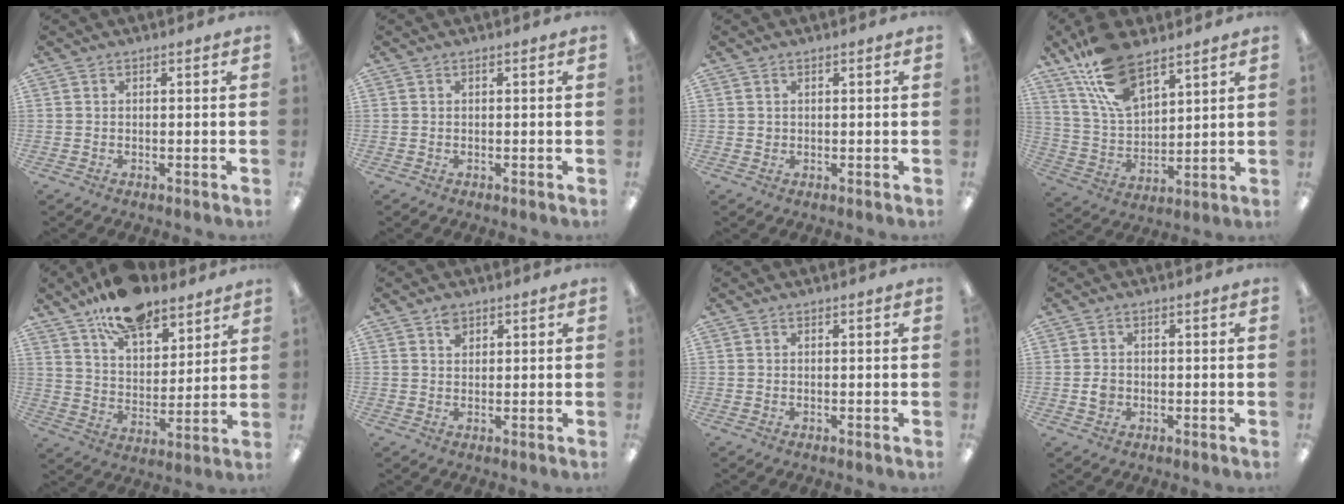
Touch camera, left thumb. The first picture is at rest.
{"total": 0.0}
{"total": 0.8, "force": [0.3, 0.7, 0.1], "torque": [-0.002, 0.004, 0.005]}
{"total": 16.0, "force": [10.8, 7.3, 9.4], "torque": [-0.197, -0.040, 0.196]}
{"total": 15.0, "force": [11.8, 6.6, 6.5], "torque": [-0.107, -0.067, 0.213]}
{"total": 2.5, "force": [1.7, 1.6, 1.0], "torque": [-0.007, -0.007, 0.028]}
{"total": 0.0}
{"total": 2.4, "force": [-0.3, 2.0, 1.2], "torque": [-0.014, 0.001, -0.009]}